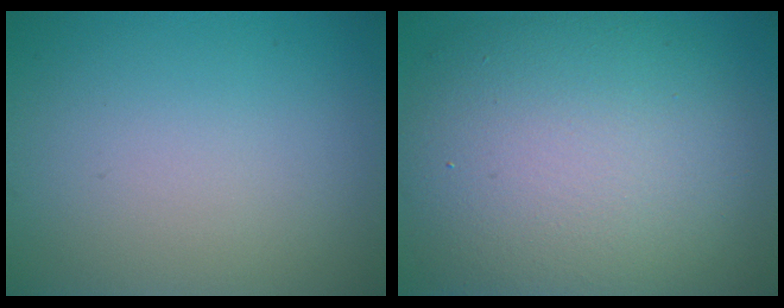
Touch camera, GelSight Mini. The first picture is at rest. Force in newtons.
{"total": 12.2, "press": 12.2, "slide": 0.8}